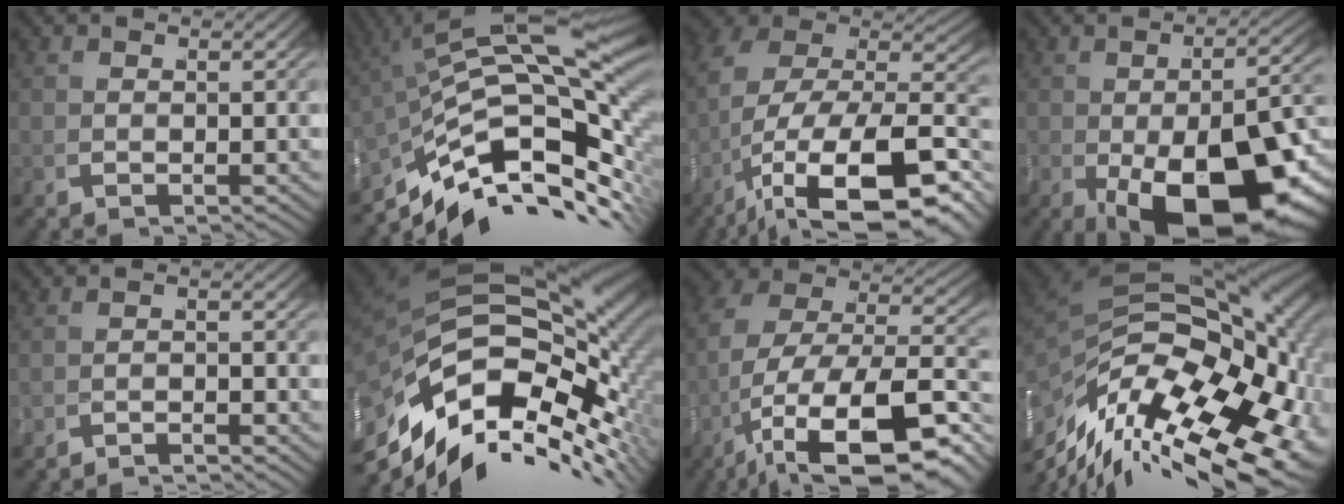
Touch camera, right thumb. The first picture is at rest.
{"total": 15.7, "force": [-1.4, 7.6, 13.7], "torque": [-0.229, -0.023, 0.001]}
{"total": 18.5, "force": [-1.7, 11.6, 14.2], "torque": [-0.259, -0.067, 0.014]}
{"total": 14.9, "force": [-4.7, 7.1, 12.2], "torque": [-0.190, -0.053, -0.029]}
{"total": 2.0, "force": [-1.9, -0.6, -0.1], "torque": [0.012, -0.001, -0.035]}
{"total": 24.3, "force": [1.1, 15.6, 18.5], "torque": [-0.299, 0.004, 0.006]}
{"total": 17.1, "force": [-2.6, 10.0, 13.6], "torque": [-0.258, -0.083, 0.012]}
{"total": 24.8, "force": [0.3, 16.0, 19.0], "torque": [-0.306, -0.031, 0.018]}